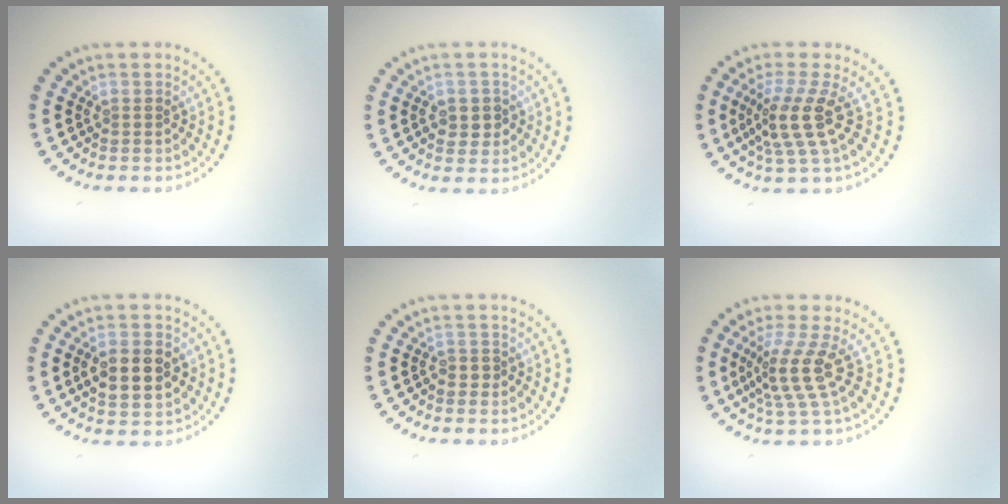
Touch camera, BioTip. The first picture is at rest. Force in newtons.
{"total": 1.9, "press": 1.8, "slide": 0.2}
{"total": 3.8, "press": 2.9, "slide": 2.4}
{"total": 4.5, "press": 4.5, "slide": 0.3}
{"total": 0.6, "press": 0.5, "slide": 0.3}
{"total": 3.8, "press": 2.8, "slide": 2.6}